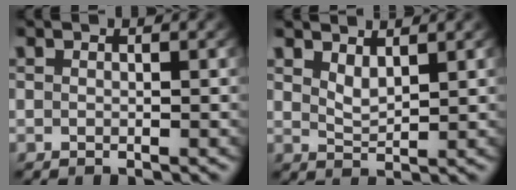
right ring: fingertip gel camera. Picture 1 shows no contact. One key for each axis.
{"total": 2.7, "fx": 2.0, "fy": 1.0, "fz": 1.5, "tx": -0.029, "ty": -0.014, "tz": 0.041}